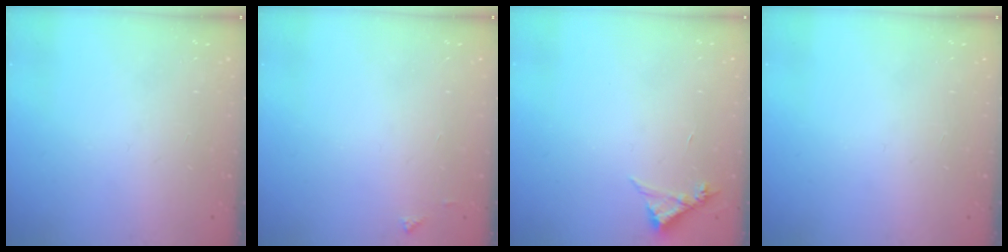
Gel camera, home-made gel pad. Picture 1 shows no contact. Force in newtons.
{"total": 3.6, "press": 3.6, "slide": 0.5}
{"total": 4.3, "press": 4.2, "slide": 0.4}
{"total": 0.0}